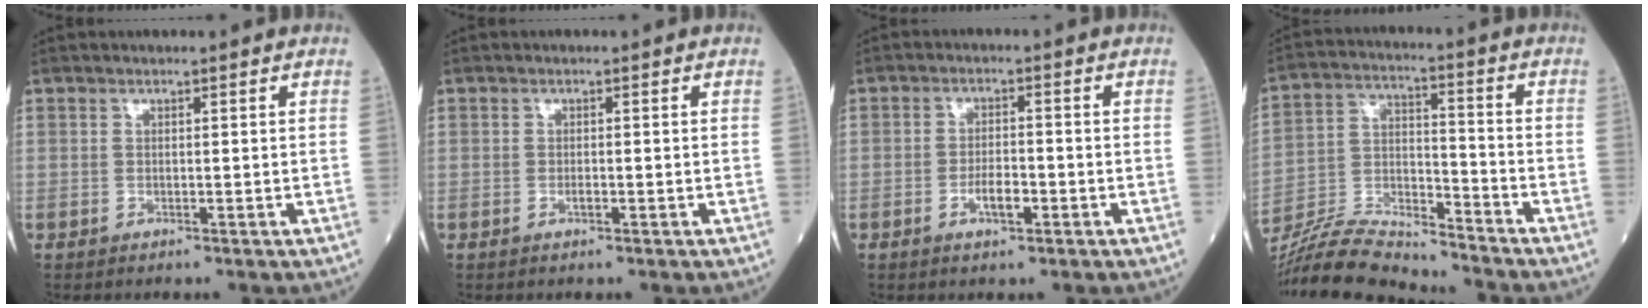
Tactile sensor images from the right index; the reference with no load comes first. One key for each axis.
{"total": 0.8, "fx": -0.3, "fy": 0.2, "fz": 0.7, "tx": -0.012, "ty": 0.000, "tz": -0.005}
{"total": 3.6, "fx": -1.4, "fy": 1.2, "fz": 3.0, "tx": -0.054, "ty": 0.003, "tz": -0.026}
{"total": 12.4, "fx": -12.2, "fy": 0.5, "fz": 2.3, "tx": -0.048, "ty": 0.015, "tz": -0.228}